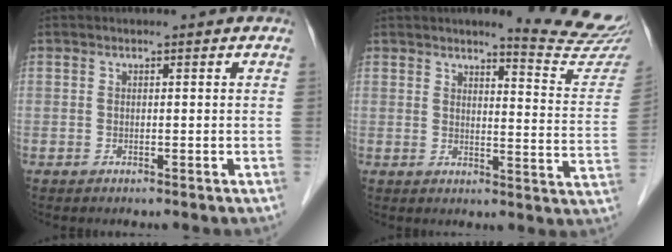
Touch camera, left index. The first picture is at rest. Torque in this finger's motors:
{"motor_torque": [0.92, -1.07, 0.32, 0.05]}